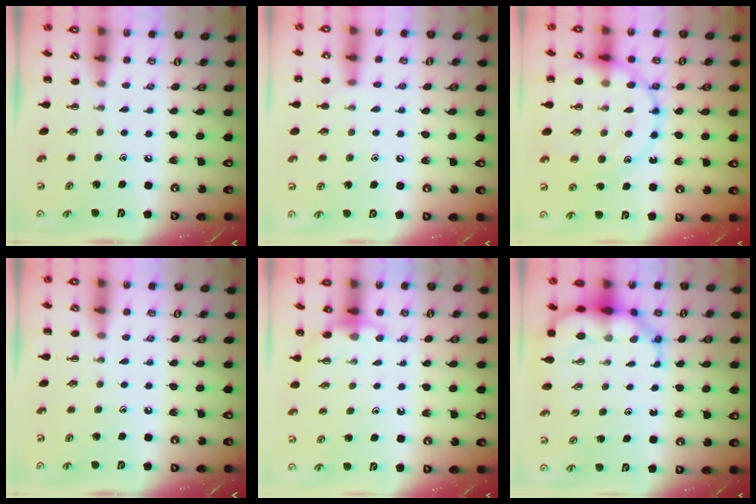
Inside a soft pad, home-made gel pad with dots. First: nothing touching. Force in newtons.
{"total": 5.5, "press": 5.1, "slide": 2.1}
{"total": 19.5, "press": 19.3, "slide": 3.0}
{"total": 0.0}
{"total": 5.6, "press": 5.4, "slide": 1.3}
{"total": 9.4, "press": 8.9, "slide": 3.0}